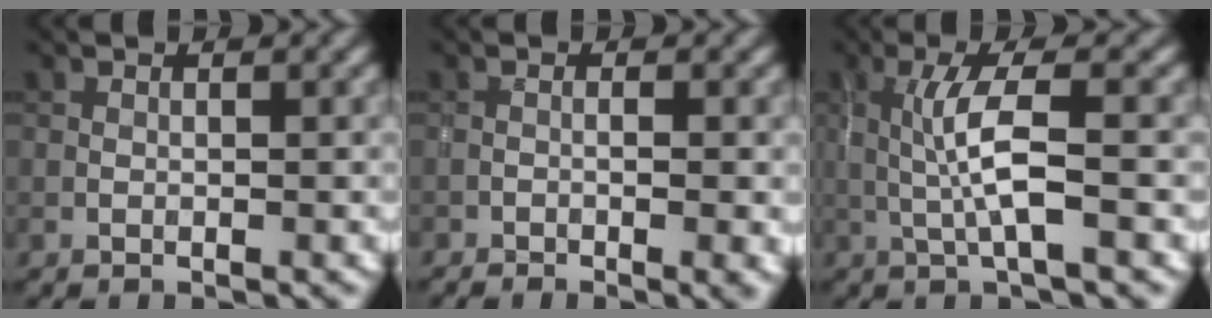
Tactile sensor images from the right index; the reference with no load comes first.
{"total": 2.0, "force": [-0.9, 0.4, 1.7], "torque": [-0.028, -0.007, -0.016]}
{"total": 4.3, "force": [-0.1, 0.6, 4.2], "torque": [-0.087, 0.003, -0.002]}